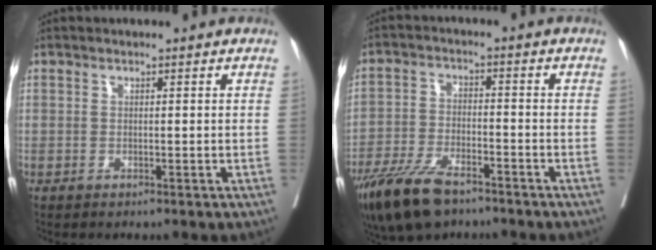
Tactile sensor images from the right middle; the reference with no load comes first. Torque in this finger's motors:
{"motor_torque": [1.11, -1.04, 0.32, 0.13]}